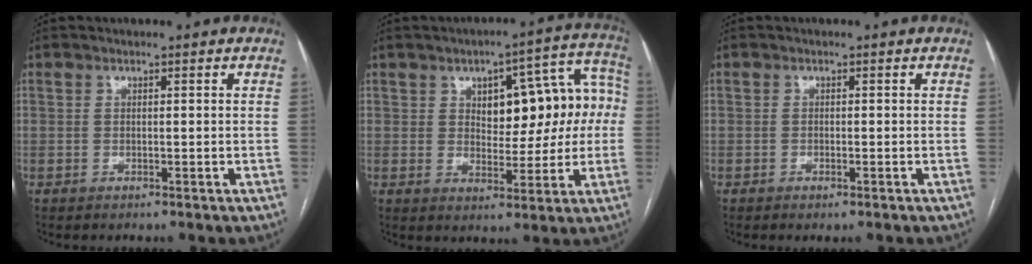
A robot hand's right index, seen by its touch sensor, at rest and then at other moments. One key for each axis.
{"total": 13.0, "fx": 1.6, "fy": 5.8, "fz": 11.5, "tx": -0.136, "ty": 0.046, "tz": 0.031}
{"total": 0.9, "fx": -0.6, "fy": 0.1, "fz": 0.7, "tx": -0.013, "ty": -0.002, "tz": -0.008}